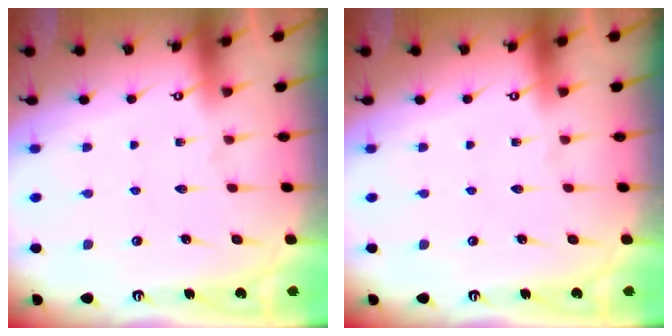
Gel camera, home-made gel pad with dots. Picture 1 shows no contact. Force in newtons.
{"total": 0.0}